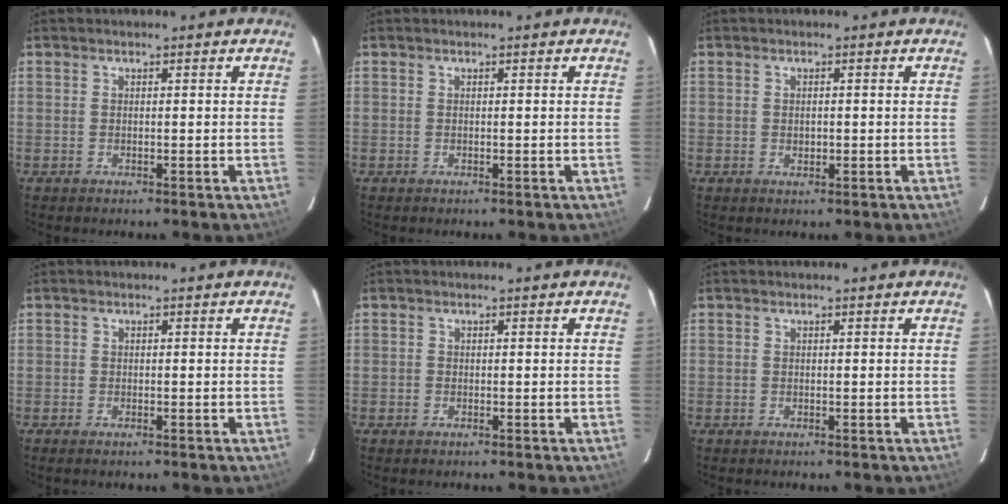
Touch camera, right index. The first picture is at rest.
{"total": 0.0}
{"total": 1.3, "force": [-0.1, 1.0, 0.8], "torque": [-0.012, 0.001, -0.002]}
{"total": 0.8, "force": [-0.6, 0.3, 0.4], "torque": [-0.008, -0.003, -0.012]}
{"total": 0.5, "force": [-0.3, 0.4, 0.1], "torque": [-0.001, 0.001, -0.007]}
{"total": 0.0}